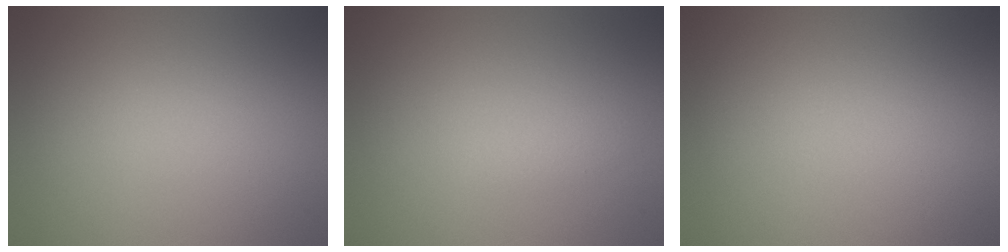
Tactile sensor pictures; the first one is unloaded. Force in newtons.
{"total": 0.8, "press": 0.7, "slide": 0.1}
{"total": 0.0}